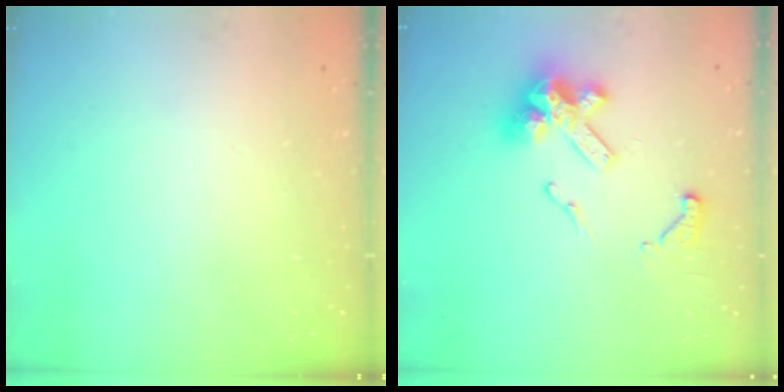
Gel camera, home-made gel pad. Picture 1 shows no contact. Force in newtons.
{"total": 14.9, "press": 14.8, "slide": 1.8}